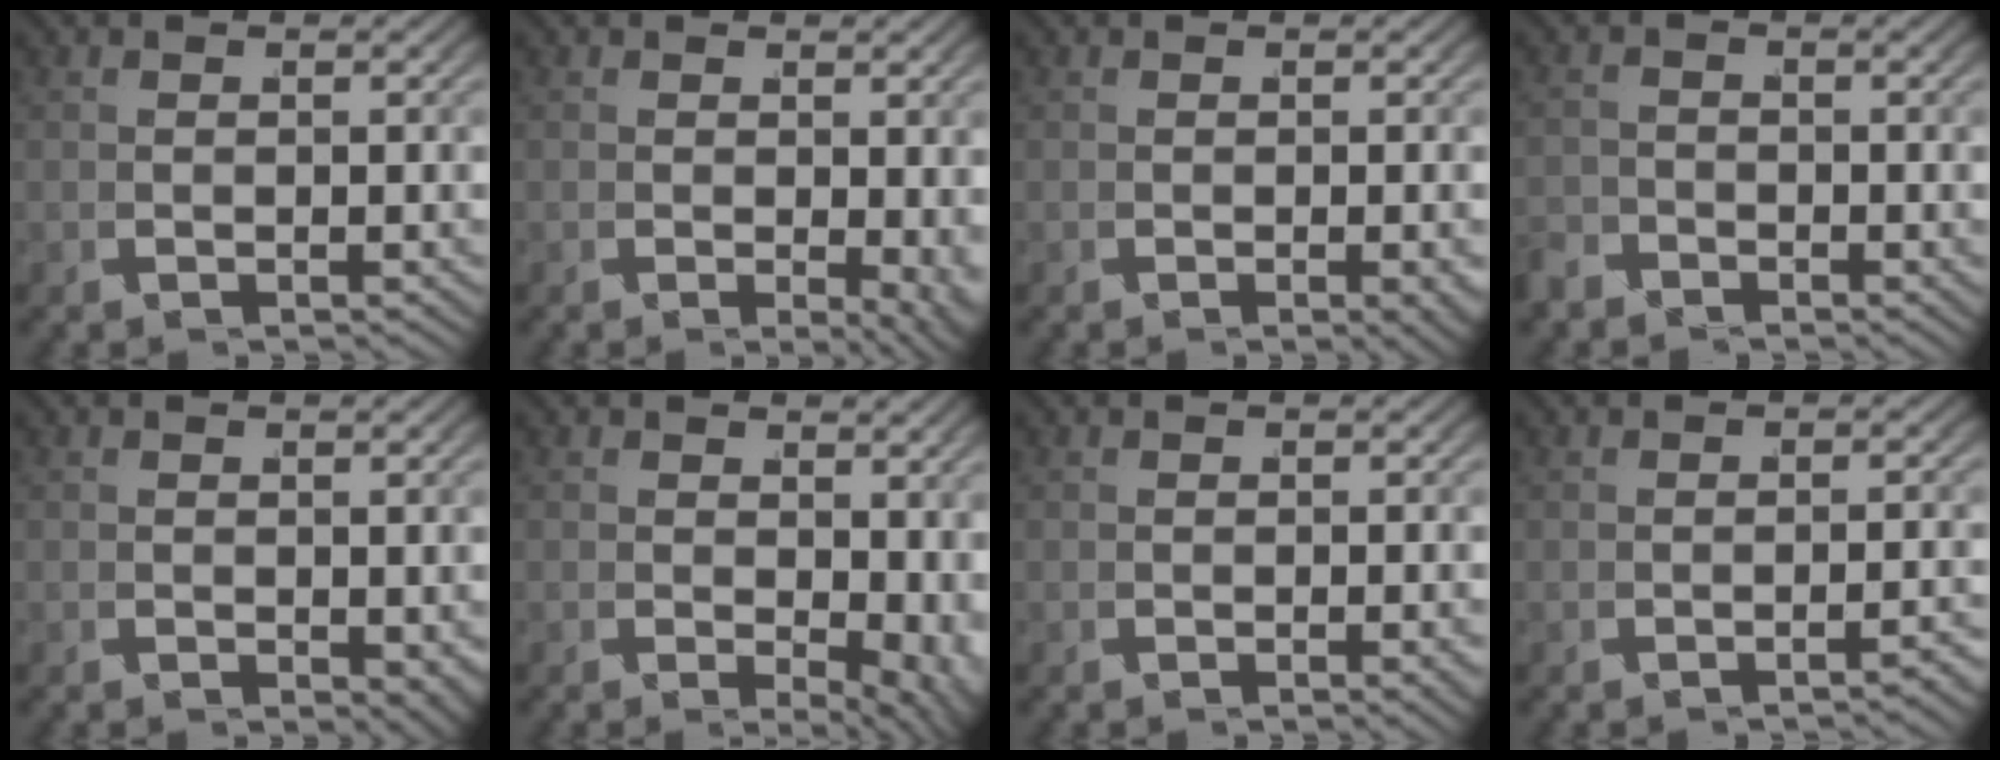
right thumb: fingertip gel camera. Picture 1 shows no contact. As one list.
[{"total": 3.0, "force": [-0.2, 1.4, 2.6], "torque": [-0.029, -0.015, 0.003]}, {"total": 1.5, "force": [-0.5, 0.4, 1.4], "torque": [-0.015, -0.001, -0.007]}, {"total": 1.8, "force": [-1.7, 0.6, -0.1], "torque": [0.010, -0.007, -0.032]}, {"total": 1.8, "force": [0.0, 1.0, 1.5], "torque": [-0.015, -0.009, 0.007]}, {"total": 4.2, "force": [0.4, 2.4, 3.4], "torque": [-0.043, -0.018, 0.017]}, {"total": 0.9, "force": [-0.4, 0.1, 0.8], "torque": [-0.009, 0.000, -0.005]}, {"total": 1.6, "force": [-1.5, 0.0, 0.6], "torque": [-0.012, 0.003, -0.023]}]